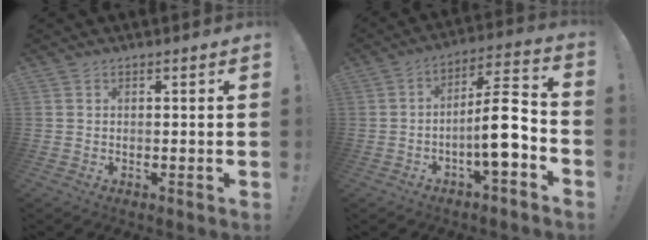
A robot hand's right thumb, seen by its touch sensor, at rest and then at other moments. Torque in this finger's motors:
{"motor_torque": [2.40, 2.61, 1.74, -1.03, 0.58]}